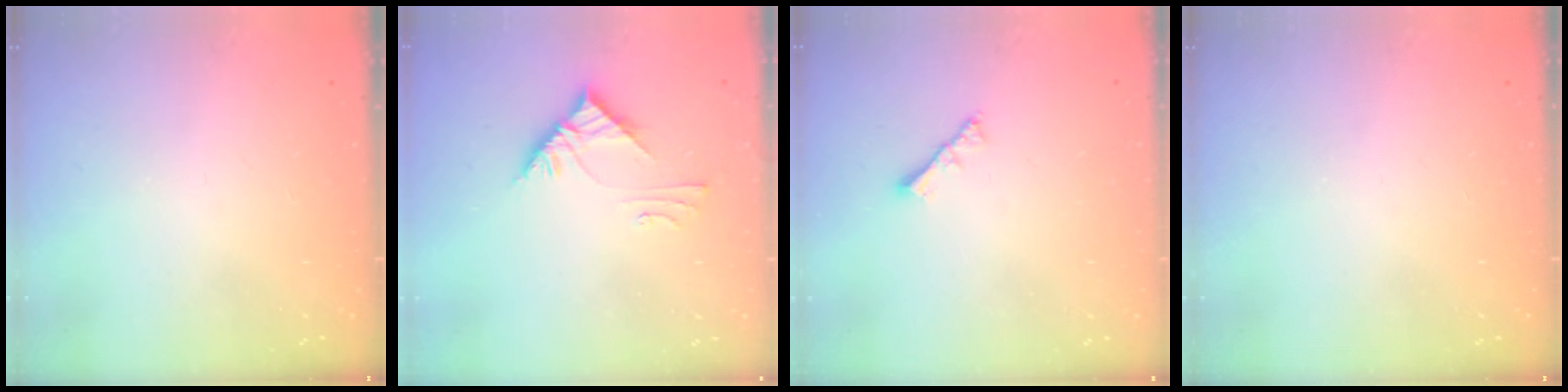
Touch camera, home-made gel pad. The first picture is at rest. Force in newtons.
{"total": 6.2, "press": 6.2, "slide": 0.1}
{"total": 2.5, "press": 2.4, "slide": 0.5}
{"total": 0.0}